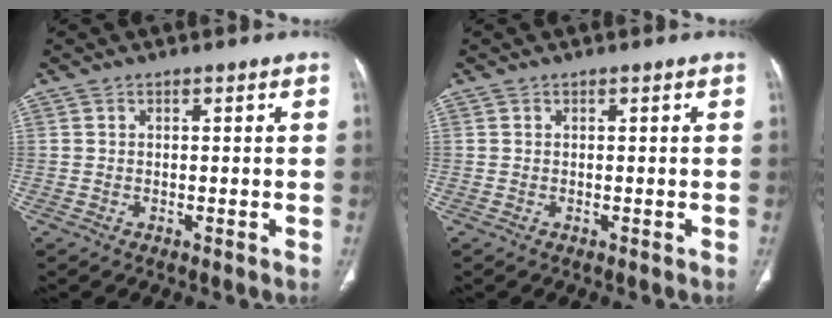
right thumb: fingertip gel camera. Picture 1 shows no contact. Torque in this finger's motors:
{"motor_torque": [0.00, 0.00, -0.03, 0.02, 0.00]}